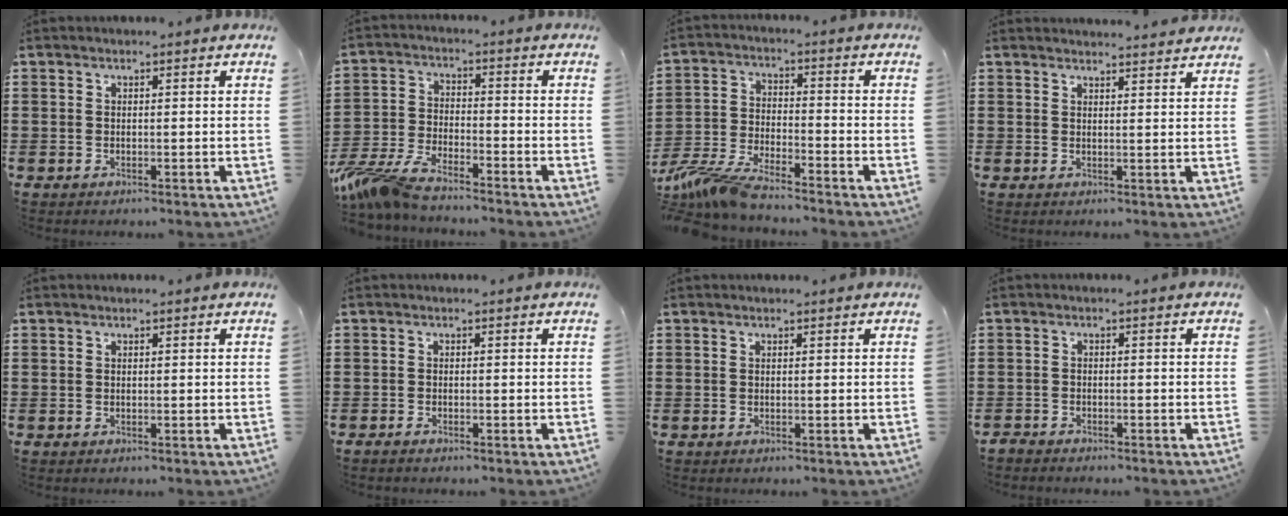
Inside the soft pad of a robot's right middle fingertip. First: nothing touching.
{"total": 6.8, "force": [-6.1, 0.9, 2.9], "torque": [-0.090, -0.010, -0.127]}
{"total": 7.7, "force": [-7.1, 0.6, 2.9], "torque": [-0.078, -0.005, -0.143]}
{"total": 2.1, "force": [2.0, -0.1, 0.1], "torque": [0.001, -0.003, 0.038]}
{"total": 0.0}
{"total": 0.7, "force": [-0.6, 0.1, 0.3], "torque": [-0.007, -0.003, -0.011]}
{"total": 0.0}
{"total": 1.7, "force": [-1.7, 0.2, 0.0], "torque": [-0.006, -0.001, -0.037]}